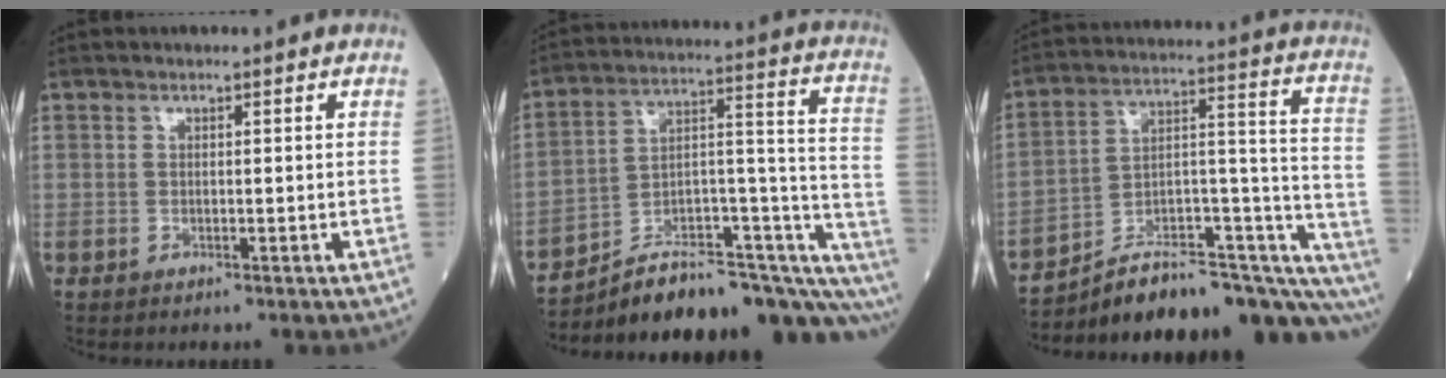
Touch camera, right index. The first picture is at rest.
{"total": 24.1, "force": [-20.0, 5.5, 12.3], "torque": [-0.103, 0.056, -0.288]}
{"total": 24.2, "force": [-20.2, 5.1, 12.3], "torque": [-0.103, 0.054, -0.292]}